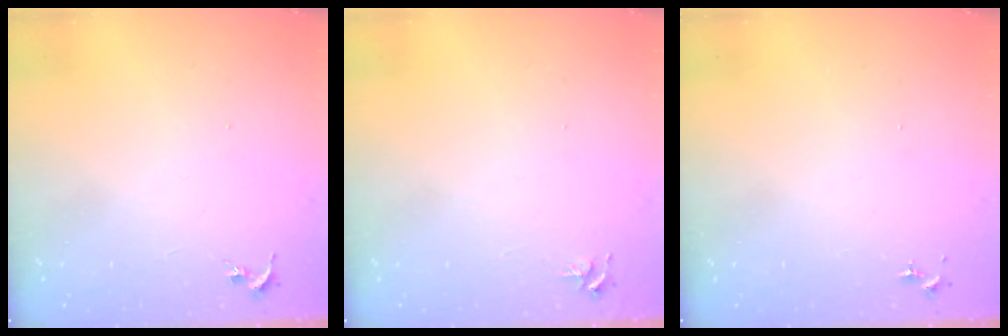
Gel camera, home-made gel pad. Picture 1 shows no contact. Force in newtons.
{"total": 3.5, "press": 3.5, "slide": 0.3}
{"total": 0.0}